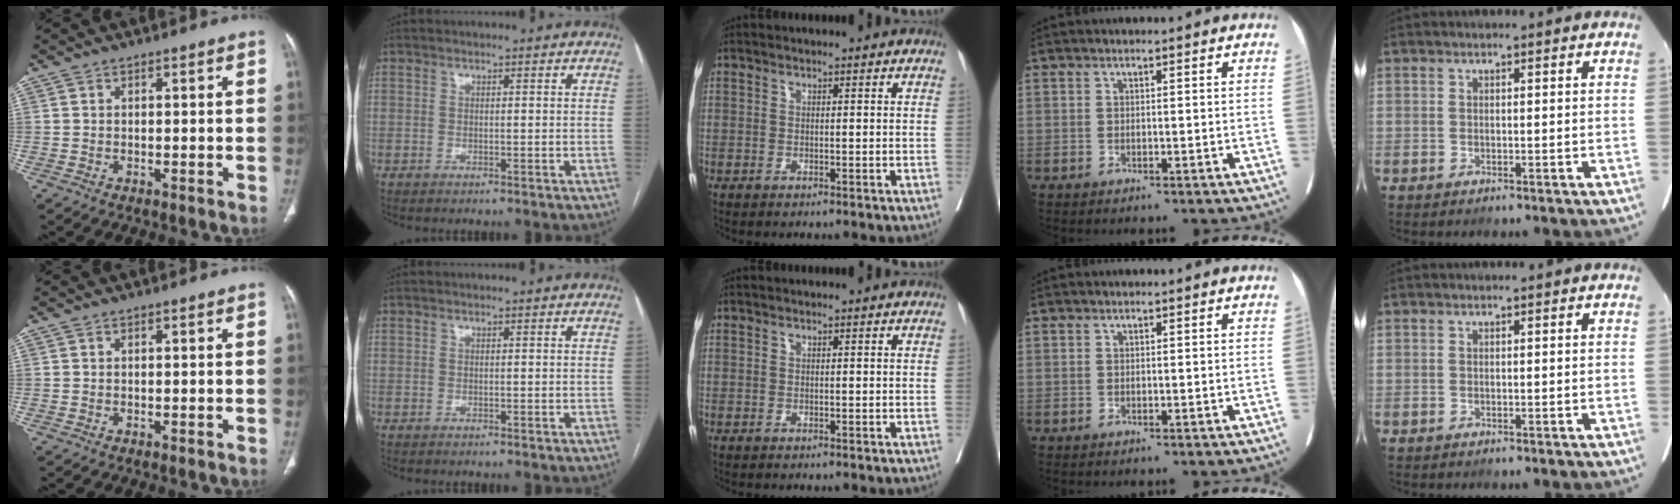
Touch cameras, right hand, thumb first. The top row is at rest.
{}